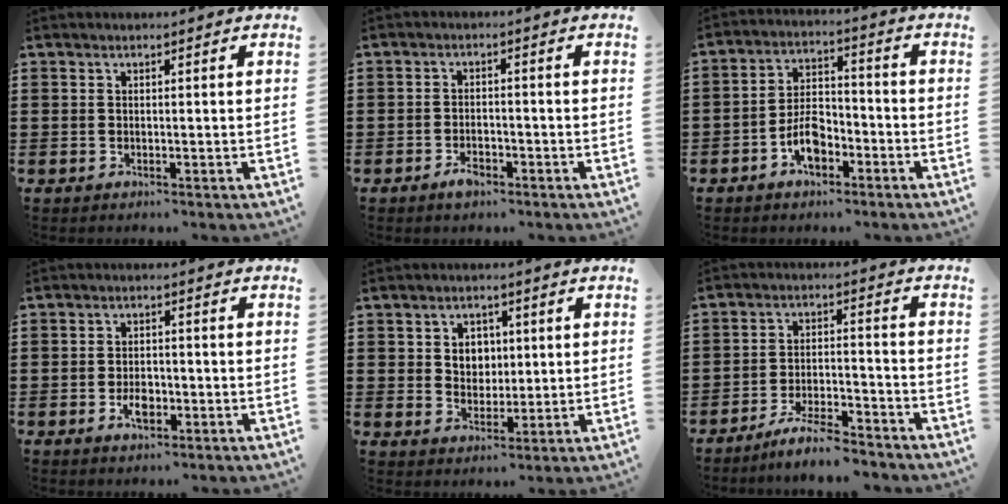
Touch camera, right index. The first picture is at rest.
{"total": 2.6, "force": [-1.7, 1.1, 1.6], "torque": [-0.027, 0.003, -0.032]}
{"total": 6.1, "force": [-3.1, 3.4, 4.1], "torque": [-0.086, 0.007, -0.061]}
{"total": 3.4, "force": [-1.2, 1.8, 2.6], "torque": [-0.053, 0.000, -0.024]}
{"total": 3.9, "force": [1.0, 3.5, 1.5], "torque": [-0.036, 0.009, 0.012]}
{"total": 6.3, "force": [-5.8, 0.3, 2.2], "torque": [-0.048, -0.001, -0.113]}